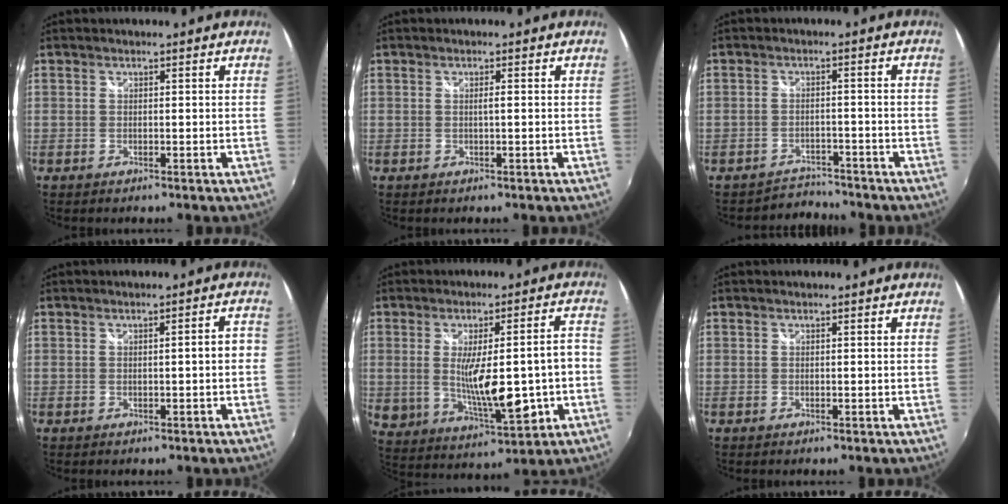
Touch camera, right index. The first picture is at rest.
{"total": 0.9, "force": [0.0, -0.2, 0.9], "torque": [-0.014, 0.001, -0.002]}
{"total": 3.8, "force": [-3.4, 1.2, -1.3], "torque": [0.017, 0.015, -0.058]}
{"total": 2.3, "force": [-0.5, 0.4, 2.2], "torque": [-0.031, 0.007, -0.003]}
{"total": 15.2, "force": [-2.6, 4.6, 14.3], "torque": [-0.250, -0.026, -0.013]}
{"total": 0.0}